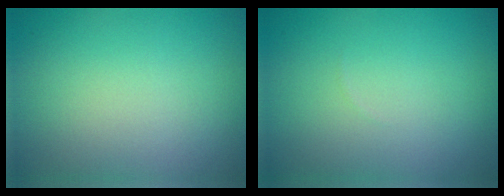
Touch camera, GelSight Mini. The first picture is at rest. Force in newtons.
{"total": 0.0}